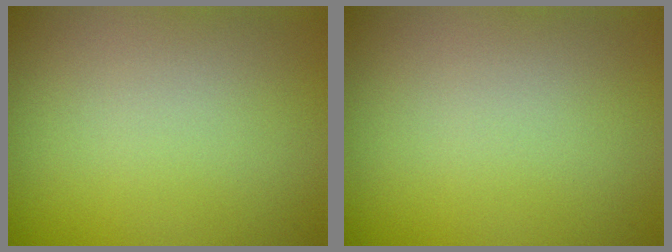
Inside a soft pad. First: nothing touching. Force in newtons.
{"total": 0.0}